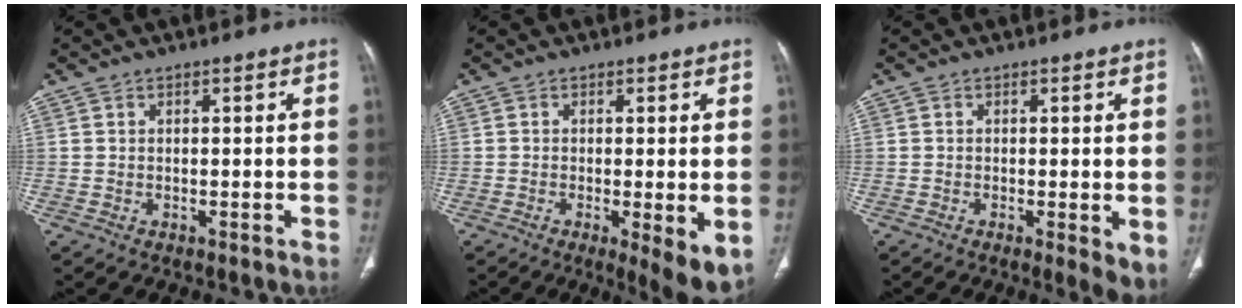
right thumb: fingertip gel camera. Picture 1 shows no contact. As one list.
[{"total": 7.2, "force": [-1.8, 1.7, 6.8], "torque": [-0.102, -0.022, -0.027]}, {"total": 4.5, "force": [-0.7, 1.2, 4.3], "torque": [-0.067, -0.015, -0.013]}]